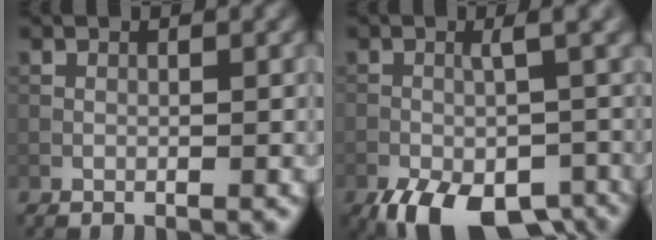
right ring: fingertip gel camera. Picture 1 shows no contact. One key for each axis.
{"total": 9.1, "fx": -5.1, "fy": 3.1, "fz": 6.8, "tx": -0.112, "ty": -0.022, "tz": -0.073}